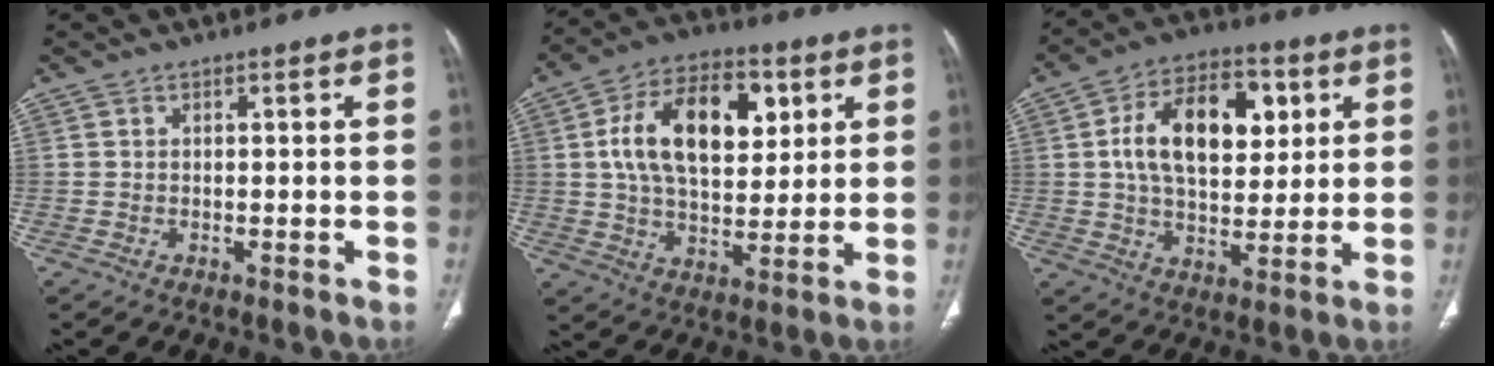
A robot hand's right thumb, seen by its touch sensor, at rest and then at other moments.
{"total": 18.7, "force": [5.0, 10.8, 14.4], "torque": [-0.212, -0.001, 0.083]}
{"total": 17.4, "force": [4.3, 10.3, 13.4], "torque": [-0.190, 0.002, 0.070]}